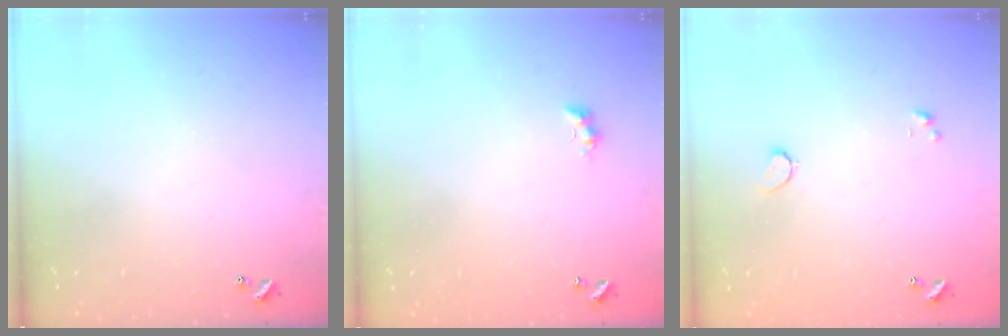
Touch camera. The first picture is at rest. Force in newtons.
{"total": 1.6, "press": 1.5, "slide": 0.6}
{"total": 0.6, "press": 0.0, "slide": 0.6}